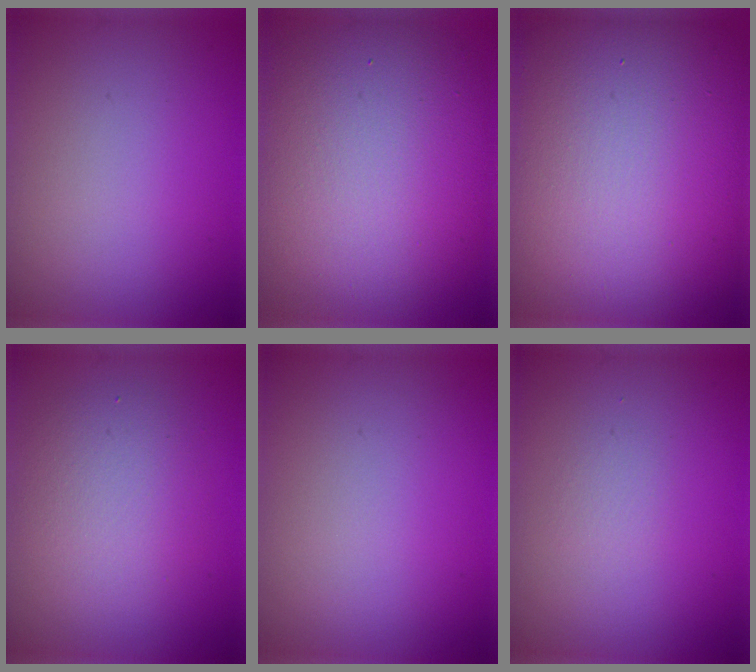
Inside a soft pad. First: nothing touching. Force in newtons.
{"total": 12.8, "press": 12.8, "slide": 0.5}
{"total": 19.8, "press": 19.8, "slide": 0.7}
{"total": 3.8, "press": 3.8, "slide": 0.2}
{"total": 0.0}
{"total": 0.8, "press": 0.8, "slide": 0.1}